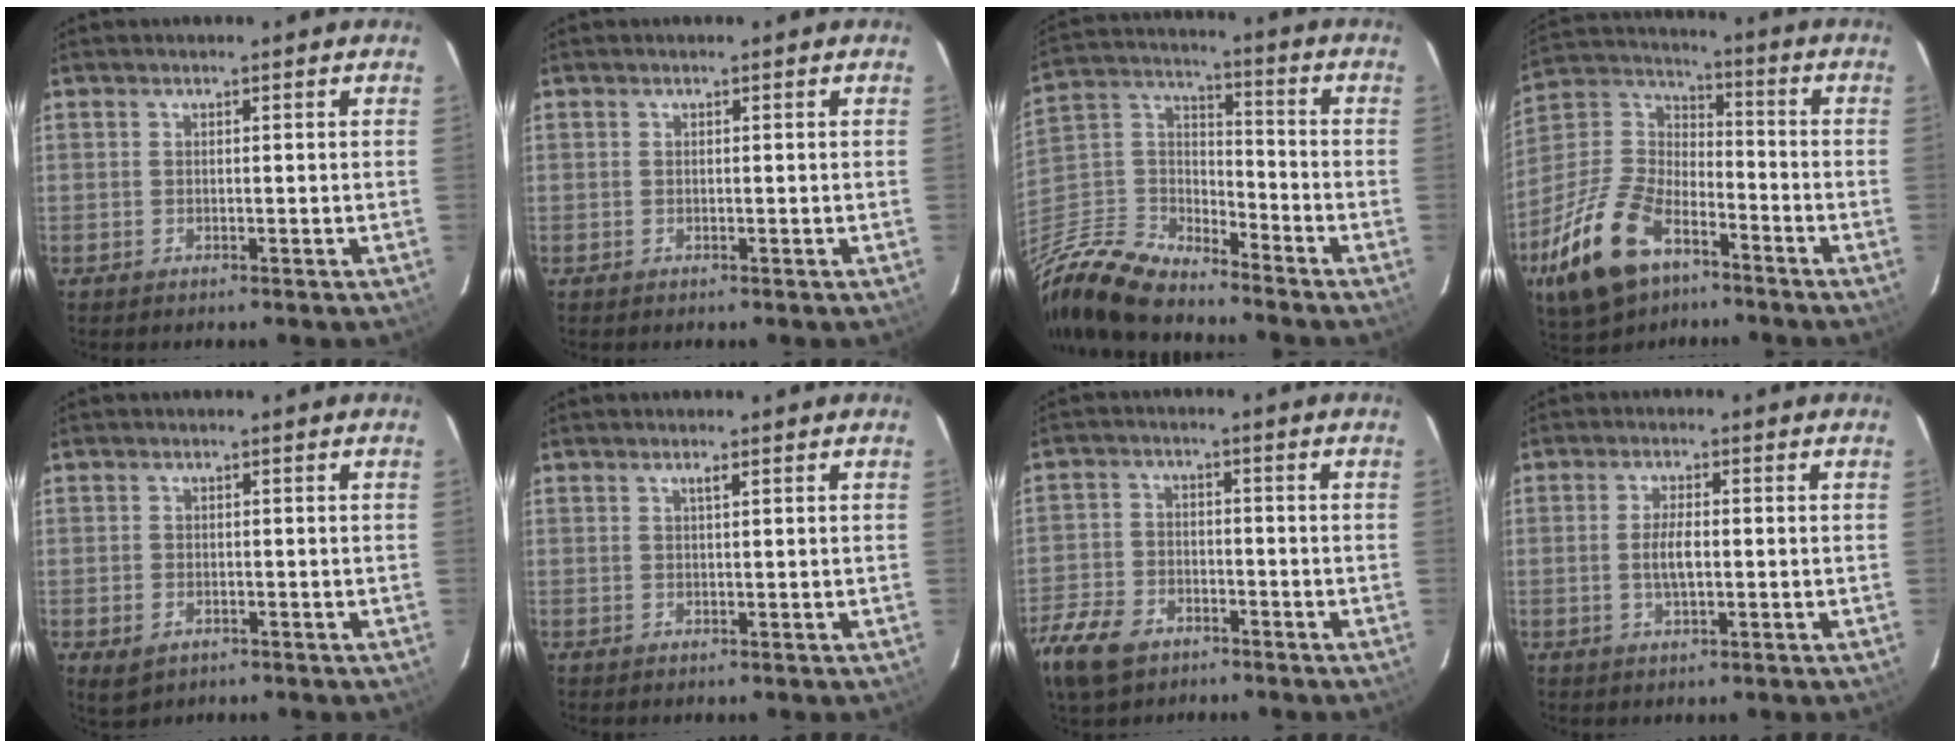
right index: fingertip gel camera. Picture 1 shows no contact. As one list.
[{"total": 0.0}, {"total": 18.0, "force": [-13.7, 8.1, 8.5], "torque": [-0.216, -0.002, -0.266]}, {"total": 20.1, "force": [-11.2, 11.0, 12.5], "torque": [-0.281, -0.004, -0.204]}, {"total": 3.2, "force": [-1.3, 2.4, 1.6], "torque": [-0.028, -0.009, -0.015]}, {"total": 0.9, "force": [0.6, 0.0, 0.7], "torque": [-0.013, 0.001, 0.010]}, {"total": 12.0, "force": [-7.5, 7.5, 5.7], "torque": [-0.165, -0.007, -0.144]}, {"total": 4.1, "force": [-0.3, 1.4, 3.8], "torque": [-0.074, 0.000, -0.004]}]